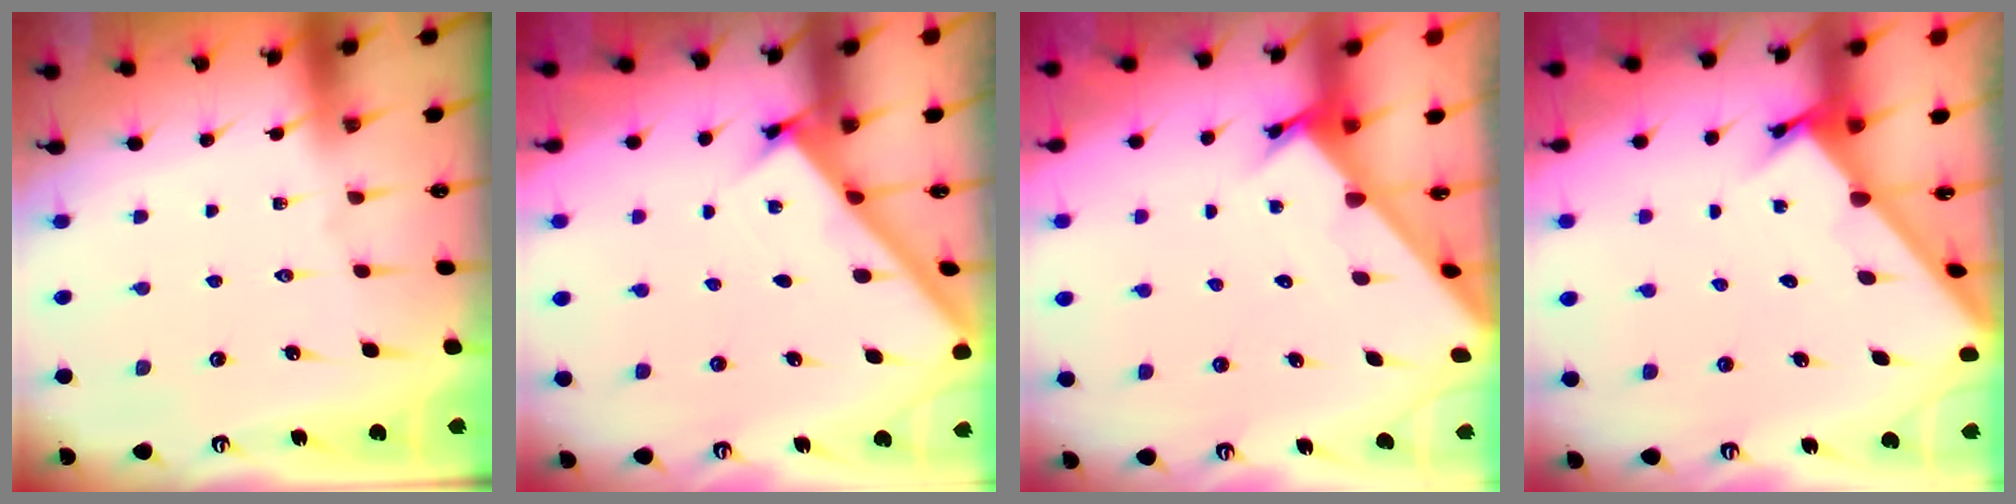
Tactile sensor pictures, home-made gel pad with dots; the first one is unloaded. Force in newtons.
{"total": 2.8, "press": 2.8, "slide": 0.4}
{"total": 2.2, "press": 2.2, "slide": 0.2}
{"total": 1.9, "press": 1.9, "slide": 0.2}